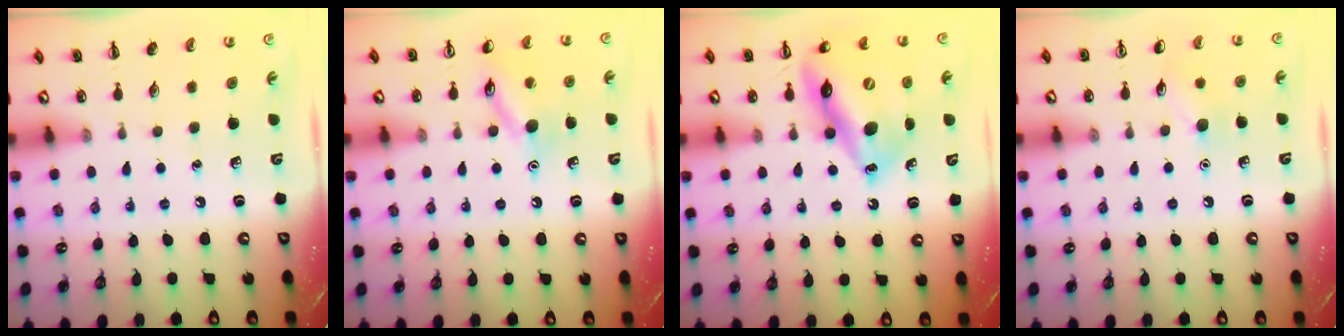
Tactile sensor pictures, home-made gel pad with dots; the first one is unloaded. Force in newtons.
{"total": 11.5, "press": 11.4, "slide": 1.3}
{"total": 16.3, "press": 15.8, "slide": 3.9}
{"total": 6.8, "press": 6.6, "slide": 1.7}